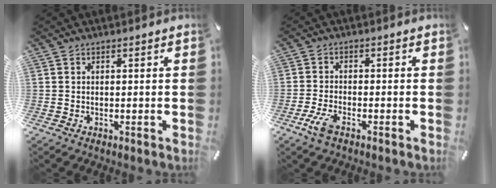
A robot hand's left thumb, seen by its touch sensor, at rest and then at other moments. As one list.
[{"total": 4.6, "force": [-2.6, 1.7, 3.4], "torque": [-0.093, -0.005, -0.056]}]